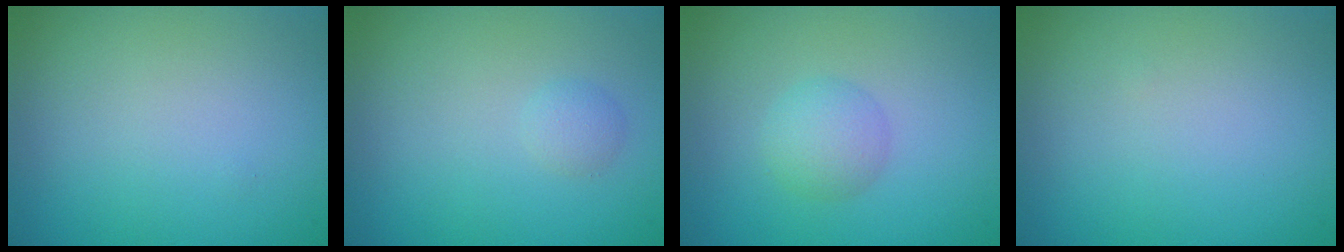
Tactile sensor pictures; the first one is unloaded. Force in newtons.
{"total": 1.0, "press": 1.0, "slide": 0.1}
{"total": 2.3, "press": 2.3, "slide": 0.1}
{"total": 0.0}